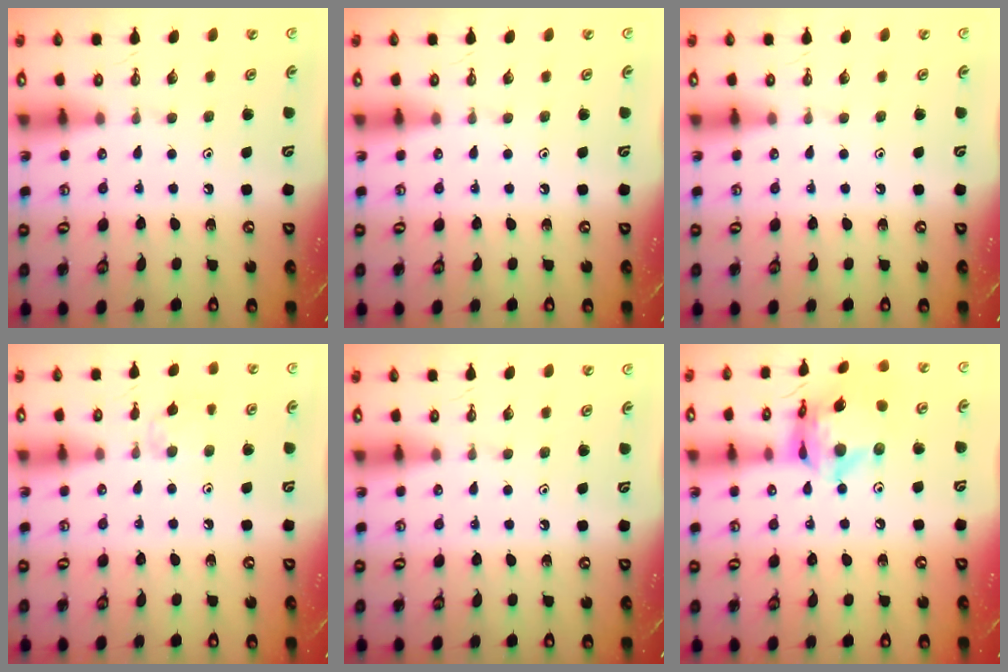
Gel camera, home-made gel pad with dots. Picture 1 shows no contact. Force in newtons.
{"total": 0.0}
{"total": 0.0}
{"total": 6.1, "press": 6.0, "slide": 0.9}
{"total": 0.0}
{"total": 15.7, "press": 15.6, "slide": 1.5}